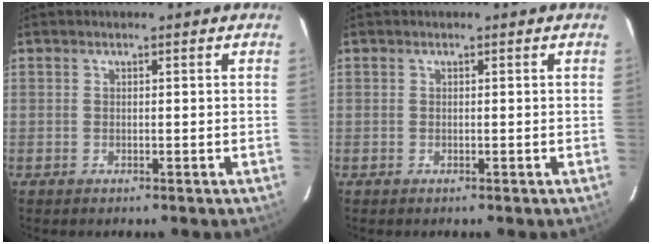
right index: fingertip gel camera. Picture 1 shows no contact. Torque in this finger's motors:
{"motor_torque": [-0.03, -0.03, 0.07, 0.01]}